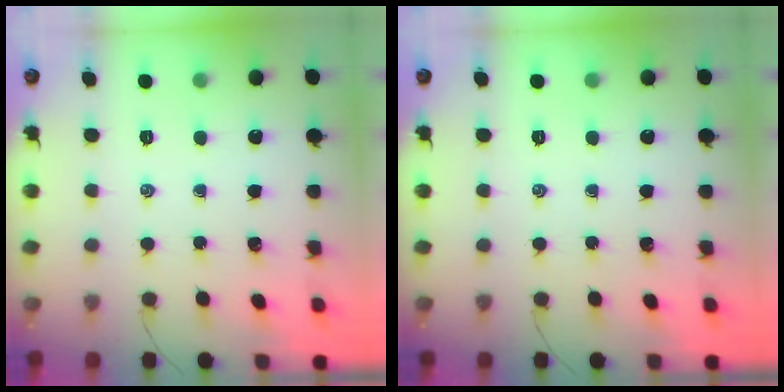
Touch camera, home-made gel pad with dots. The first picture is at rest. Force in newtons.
{"total": 0.0}